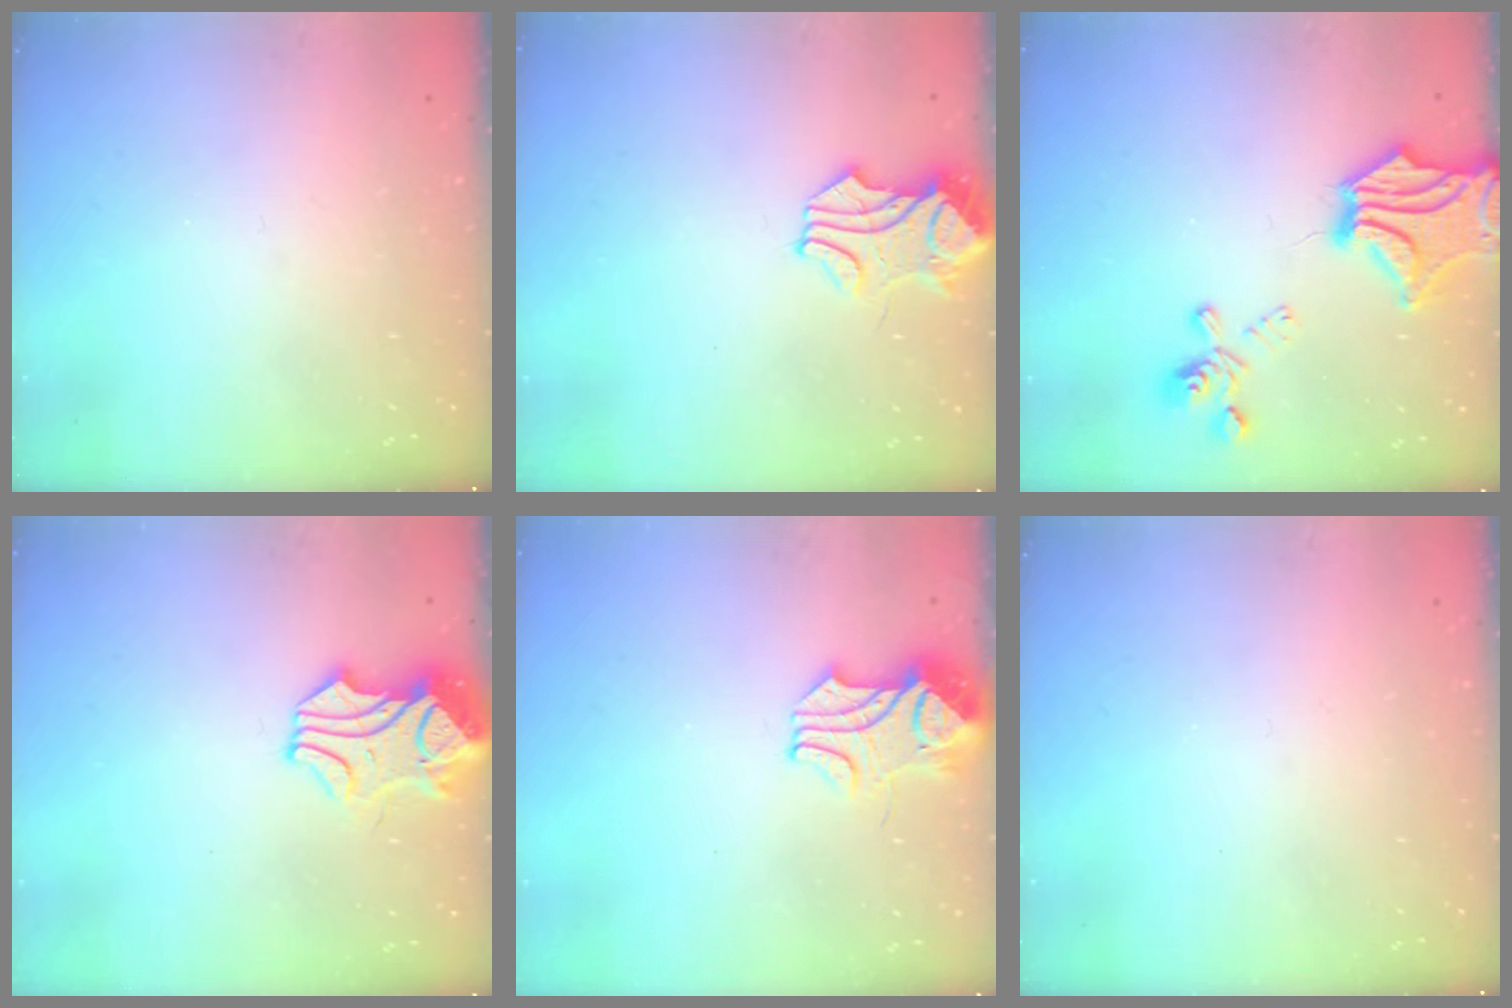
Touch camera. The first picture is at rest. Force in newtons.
{"total": 1.9, "press": 1.7, "slide": 0.8}
{"total": 7.2, "press": 6.2, "slide": 3.6}
{"total": 2.3, "press": 1.7, "slide": 1.4}
{"total": 2.6, "press": 2.4, "slide": 1.0}
{"total": 0.0}